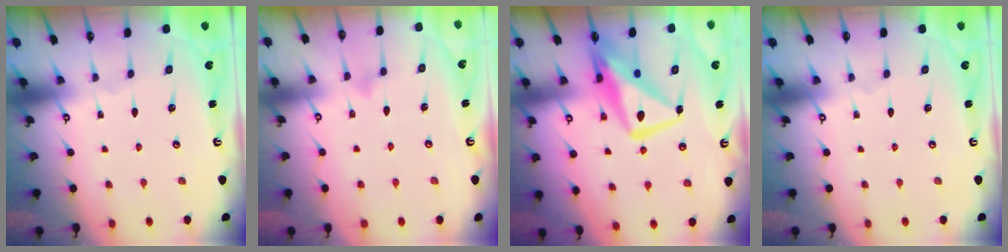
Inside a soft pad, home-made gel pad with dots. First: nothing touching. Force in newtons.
{"total": 6.7, "press": 6.7, "slide": 0.3}
{"total": 13.2, "press": 13.1, "slide": 1.4}
{"total": 0.0}